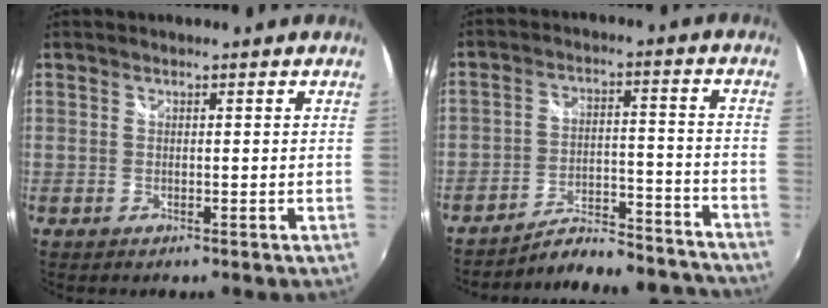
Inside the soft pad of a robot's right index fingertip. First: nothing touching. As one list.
[{"total": 16.0, "force": [-15.8, 1.8, 2.0], "torque": [-0.025, 0.036, -0.203]}]